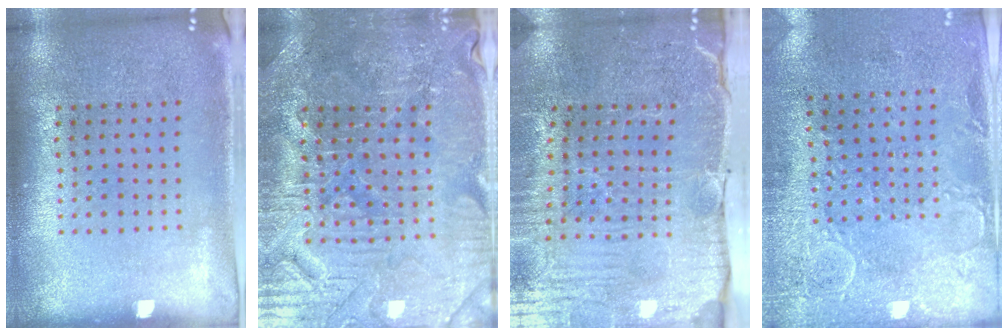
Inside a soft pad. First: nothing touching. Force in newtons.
{"total": 3.6, "press": 3.5, "slide": 0.5}
{"total": 4.0, "press": 3.9, "slide": 1.0}
{"total": 2.9, "press": 2.4, "slide": 1.6}